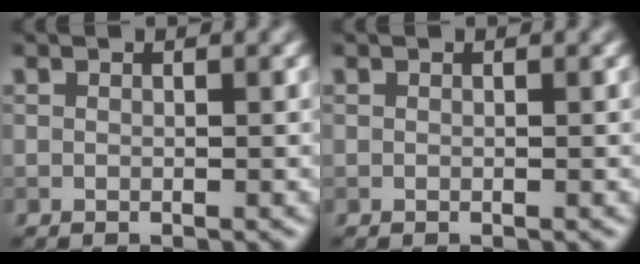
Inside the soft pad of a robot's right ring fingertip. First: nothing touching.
{"total": 0.0}